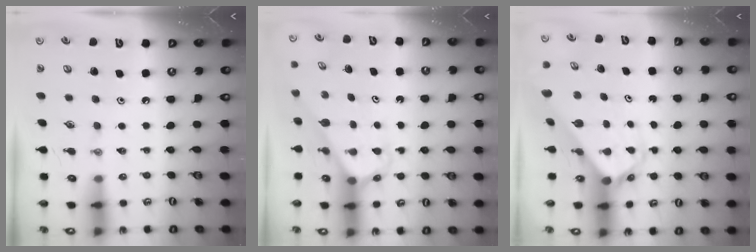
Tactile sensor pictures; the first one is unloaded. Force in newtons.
{"total": 3.3, "press": 3.3, "slide": 0.2}
{"total": 2.8, "press": 2.8, "slide": 0.3}